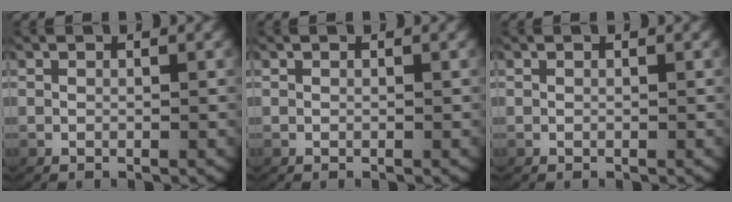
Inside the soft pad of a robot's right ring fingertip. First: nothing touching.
{"total": 0.0}
{"total": 0.0}